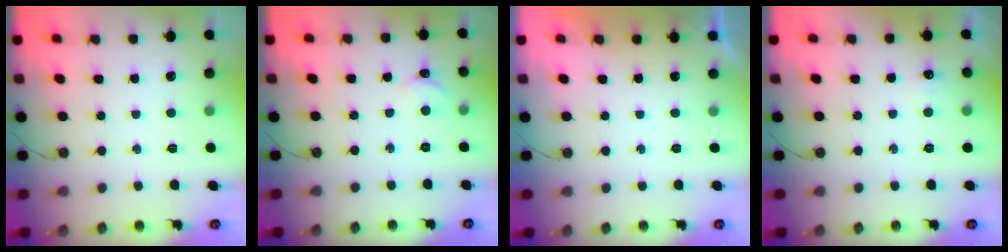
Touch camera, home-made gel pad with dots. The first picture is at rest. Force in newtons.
{"total": 2.3, "press": 2.3, "slide": 0.4}
{"total": 0.0}
{"total": 5.3, "press": 5.3, "slide": 0.7}